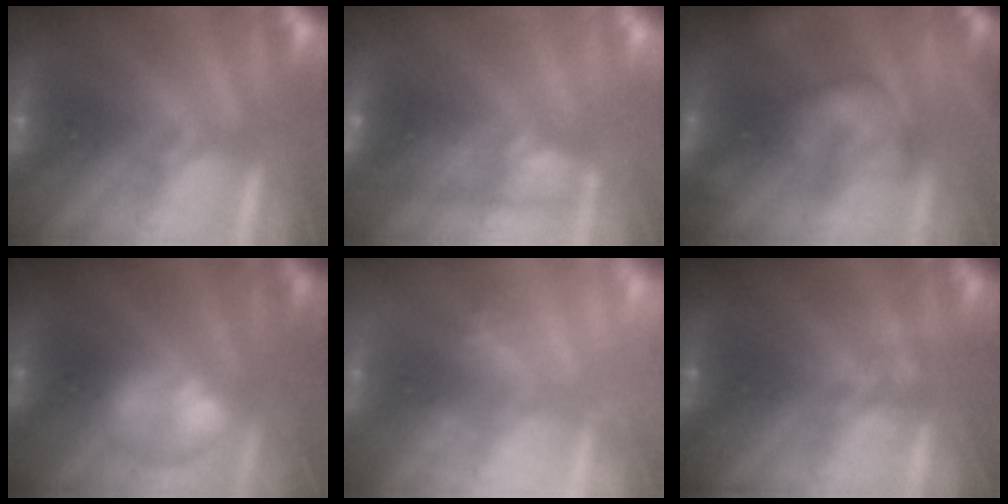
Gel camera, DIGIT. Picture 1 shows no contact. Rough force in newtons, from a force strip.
{"total": 10.0}
{"total": 13.7}
{"total": 2.6}
{"total": 1.9}
{"total": 1.4}